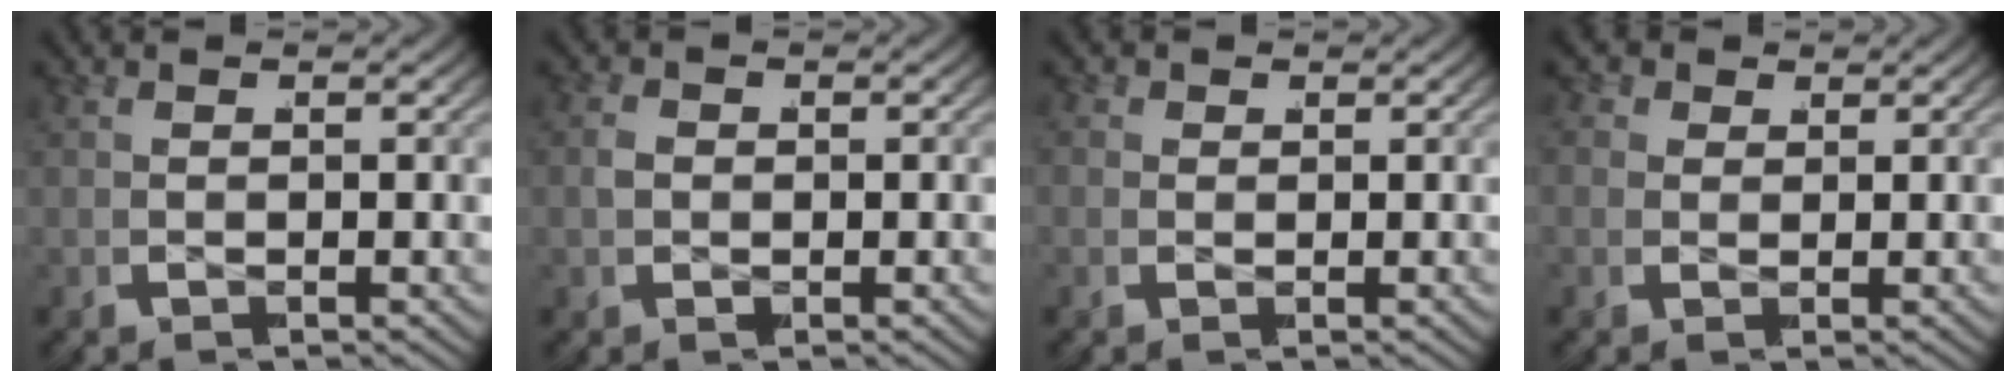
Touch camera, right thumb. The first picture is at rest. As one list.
[{"total": 1.7, "force": [-0.3, 1.5, 0.8], "torque": [-0.022, -0.005, -0.003]}, {"total": 1.5, "force": [0.4, 1.3, 0.5], "torque": [-0.011, -0.008, 0.006]}, {"total": 2.6, "force": [0.9, 2.2, 1.0], "torque": [-0.020, -0.008, 0.014]}]